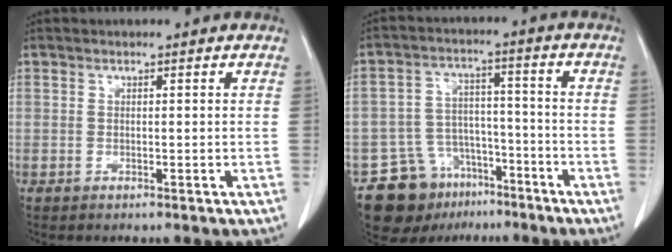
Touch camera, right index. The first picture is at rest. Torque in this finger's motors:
{"motor_torque": [-0.04, -0.10, -0.57, -0.14]}